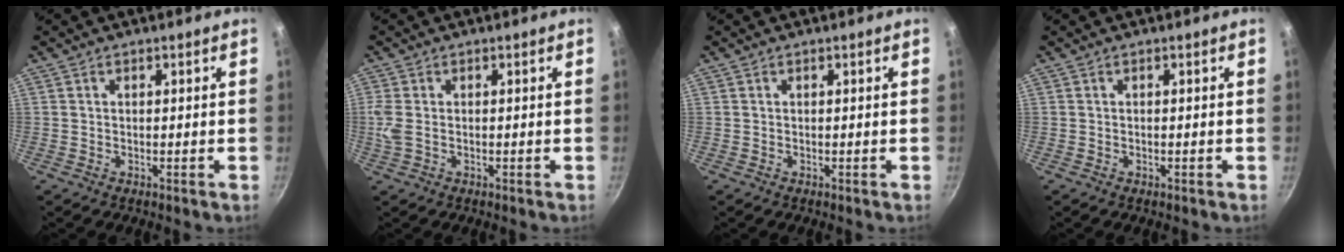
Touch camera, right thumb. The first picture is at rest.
{"total": 3.1, "force": [-0.1, 1.8, 2.5], "torque": [-0.059, 0.000, -0.003]}
{"total": 0.0}
{"total": 0.0}